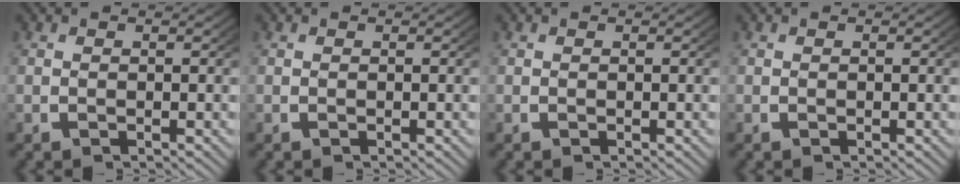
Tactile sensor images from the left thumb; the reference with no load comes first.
{"total": 0.0}
{"total": 0.0}
{"total": 0.0}